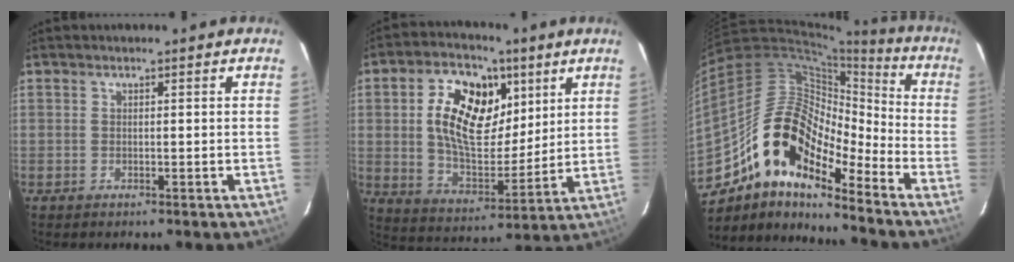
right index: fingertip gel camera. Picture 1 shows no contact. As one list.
[{"total": 17.7, "force": [5.6, 9.9, 13.5], "torque": [-0.243, 0.013, 0.100]}, {"total": 17.2, "force": [-11.8, 6.8, 10.5], "torque": [-0.175, 0.005, -0.235]}]